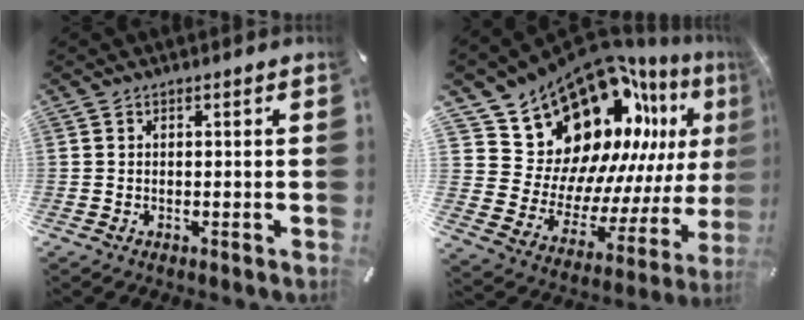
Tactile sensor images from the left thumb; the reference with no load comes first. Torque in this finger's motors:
{"motor_torque": [2.50, 2.50, 1.51, -1.26, 0.60]}